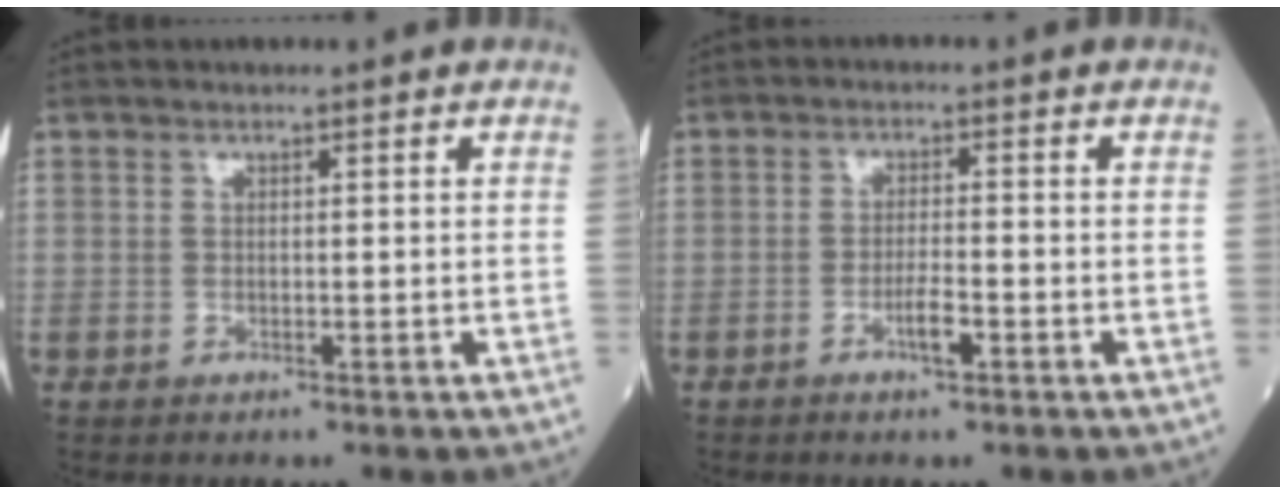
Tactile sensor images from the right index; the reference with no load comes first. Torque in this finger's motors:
{"motor_torque": [0.32, -0.46, 0.23, 0.06]}